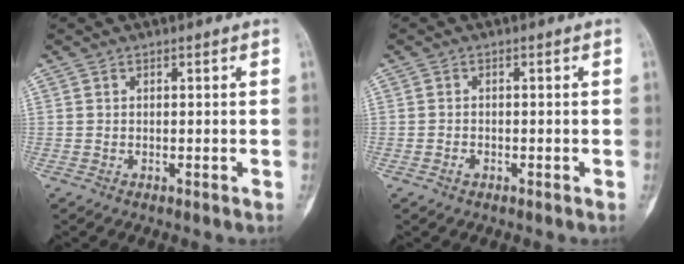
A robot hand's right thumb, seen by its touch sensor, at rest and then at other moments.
{"total": 1.1, "force": [-0.6, 0.7, 0.5], "torque": [-0.005, 0.005, -0.012]}